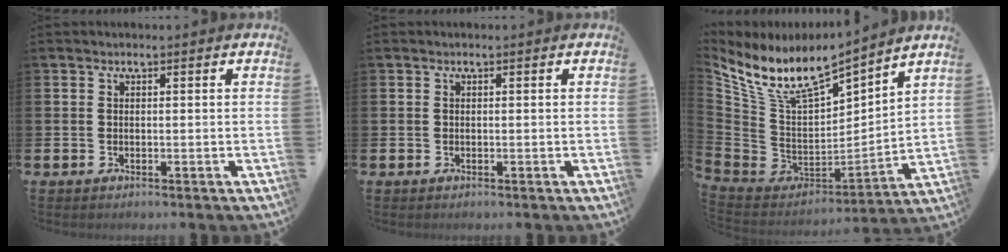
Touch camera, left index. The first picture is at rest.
{"total": 0.0}
{"total": 10.4, "force": [9.1, 2.5, 4.4], "torque": [-0.134, -0.056, 0.161]}